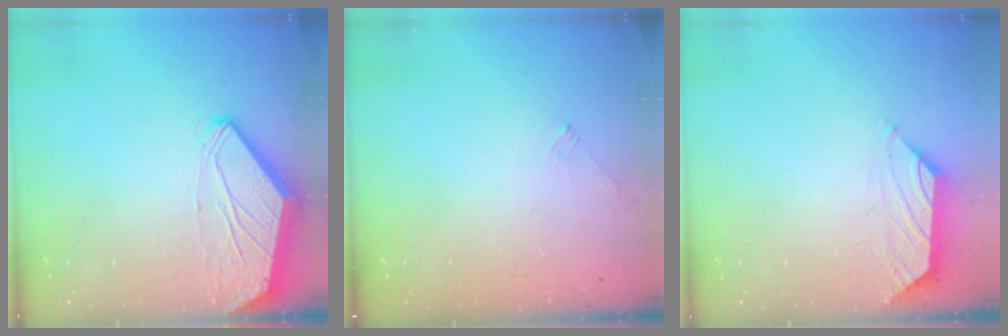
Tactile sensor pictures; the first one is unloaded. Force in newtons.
{"total": 2.3, "press": 2.3, "slide": 0.5}
{"total": 0.6, "press": 0.4, "slide": 0.4}